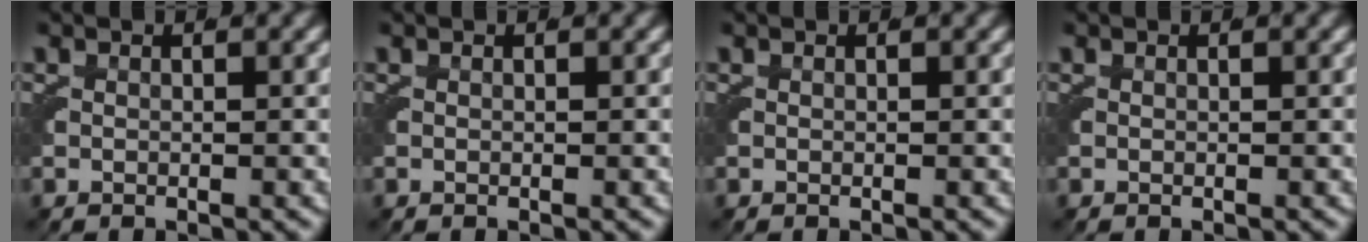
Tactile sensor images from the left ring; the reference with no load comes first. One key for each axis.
{"total": 0.0}
{"total": 0.0}
{"total": 0.0}